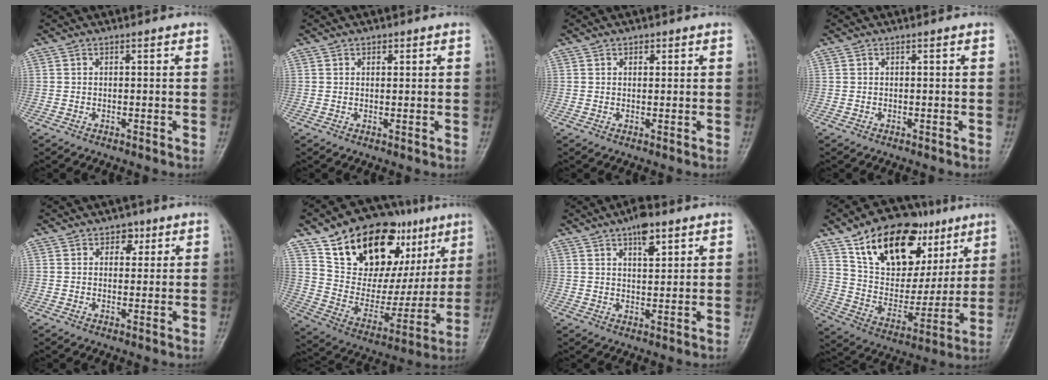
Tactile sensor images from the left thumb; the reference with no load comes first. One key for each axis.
{"total": 1.2, "fx": 0.7, "fy": 0.8, "fz": 0.5, "tx": 0.000, "ty": -0.003, "tz": 0.009}
{"total": 1.3, "fx": 0.7, "fy": 0.9, "fz": 0.6, "tx": 0.000, "ty": -0.002, "tz": 0.009}
{"total": 0.0}
{"total": 3.3, "fx": 1.6, "fy": 2.5, "fz": 1.6, "tx": 0.005, "ty": -0.004, "tz": 0.018}
{"total": 26.6, "fx": 13.4, "fy": 15.3, "fz": 17.1, "tx": -0.218, "ty": -0.020, "tz": 0.231}
{"total": 6.0, "fx": 3.5, "fy": 2.5, "fz": 4.2, "tx": -0.052, "ty": -0.014, "tz": 0.051}
{"total": 24.2, "fx": 12.4, "fy": 14.6, "fz": 14.8, "tx": -0.191, "ty": -0.024, "tz": 0.215}